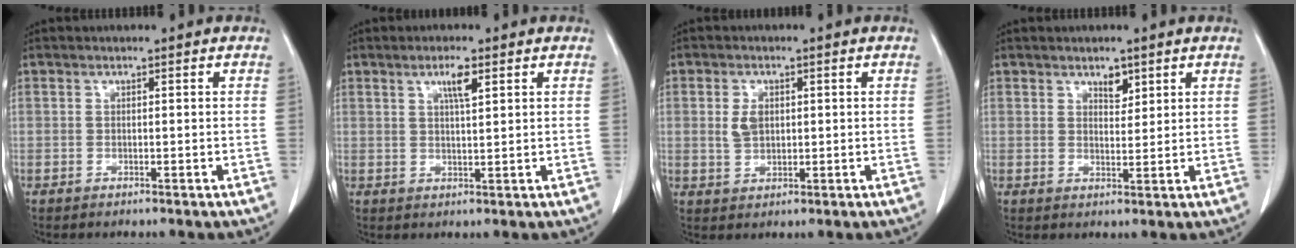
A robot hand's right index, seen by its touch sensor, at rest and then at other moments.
{"total": 3.3, "force": [1.7, 0.3, 2.8], "torque": [-0.052, -0.002, 0.029]}
{"total": 3.2, "force": [0.6, 2.1, 2.4], "torque": [-0.048, 0.004, 0.016]}
{"total": 2.4, "force": [1.7, 1.2, 1.3], "torque": [-0.020, -0.006, 0.029]}